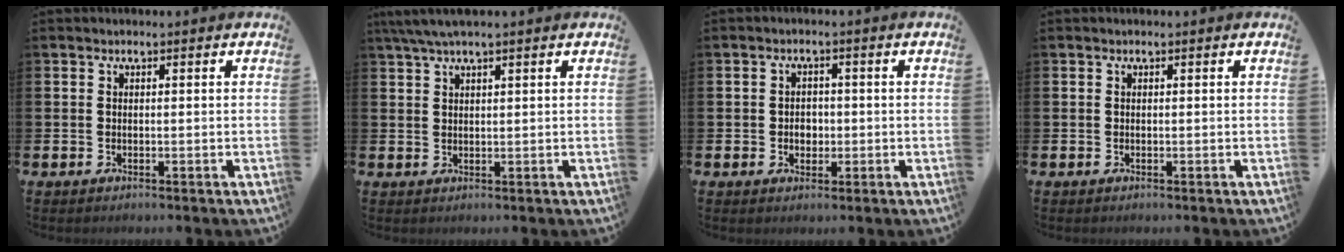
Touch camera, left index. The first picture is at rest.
{"total": 3.3, "force": [2.6, 0.3, 2.0], "torque": [-0.051, 0.004, 0.049]}
{"total": 2.3, "force": [-0.3, 2.0, 1.2], "torque": [-0.008, 0.000, -0.012]}
{"total": 0.0}